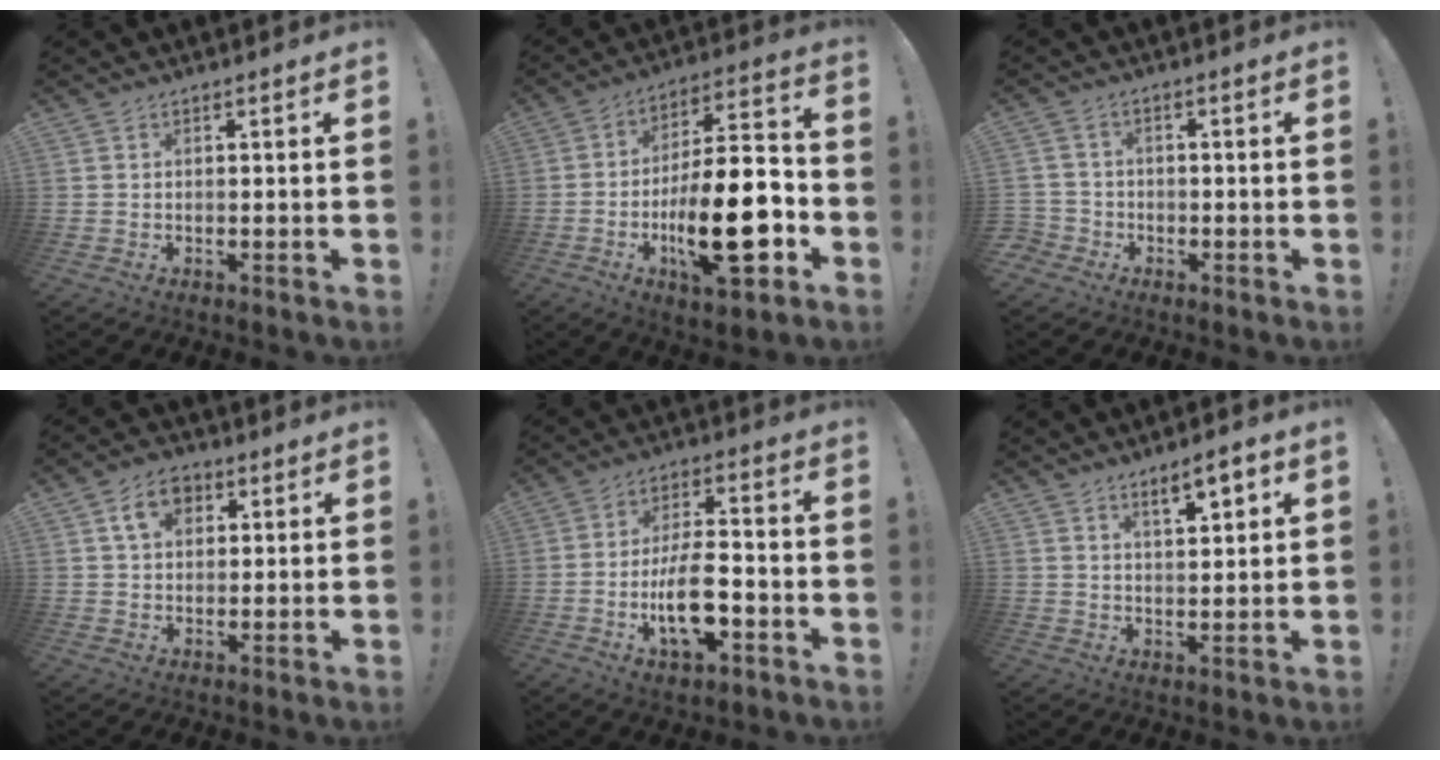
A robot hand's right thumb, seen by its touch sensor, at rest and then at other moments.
{"total": 22.4, "force": [-7.5, 7.6, 19.6], "torque": [-0.335, 0.037, -0.115]}
{"total": 3.6, "force": [-1.5, 3.1, 0.9], "torque": [-0.030, 0.011, -0.026]}
{"total": 8.0, "force": [3.3, 5.7, 4.6], "torque": [-0.065, 0.005, 0.059]}
{"total": 13.3, "force": [-3.9, 5.8, 11.2], "torque": [-0.196, 0.011, -0.069]}
{"total": 6.2, "force": [3.9, 1.7, 4.6], "torque": [-0.065, -0.020, 0.062]}